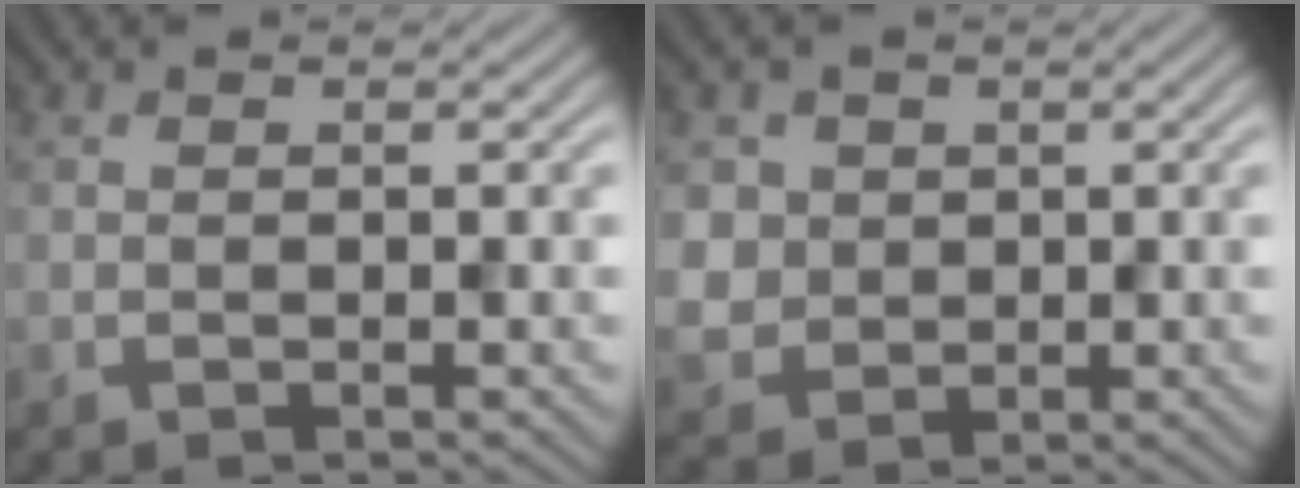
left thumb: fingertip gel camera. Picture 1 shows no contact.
{"total": 4.3, "force": [1.0, 3.9, 1.3], "torque": [-0.057, -0.007, 0.020]}